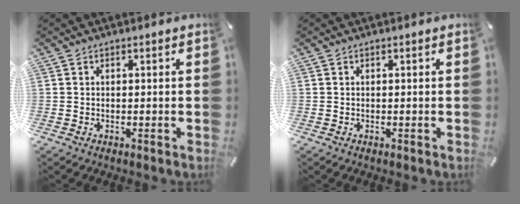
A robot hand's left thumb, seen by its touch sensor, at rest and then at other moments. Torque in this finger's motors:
{"motor_torque": [0.00, 0.00, 0.00, 0.00, 0.00]}